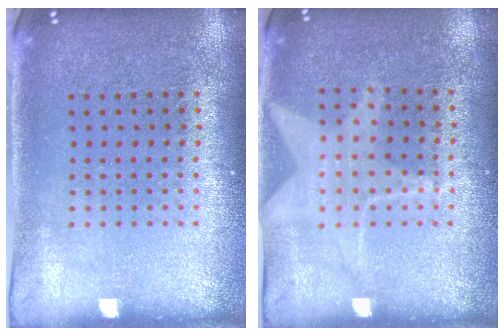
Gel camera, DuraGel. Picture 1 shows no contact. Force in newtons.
{"total": 1.2, "press": 1.2, "slide": 0.1}